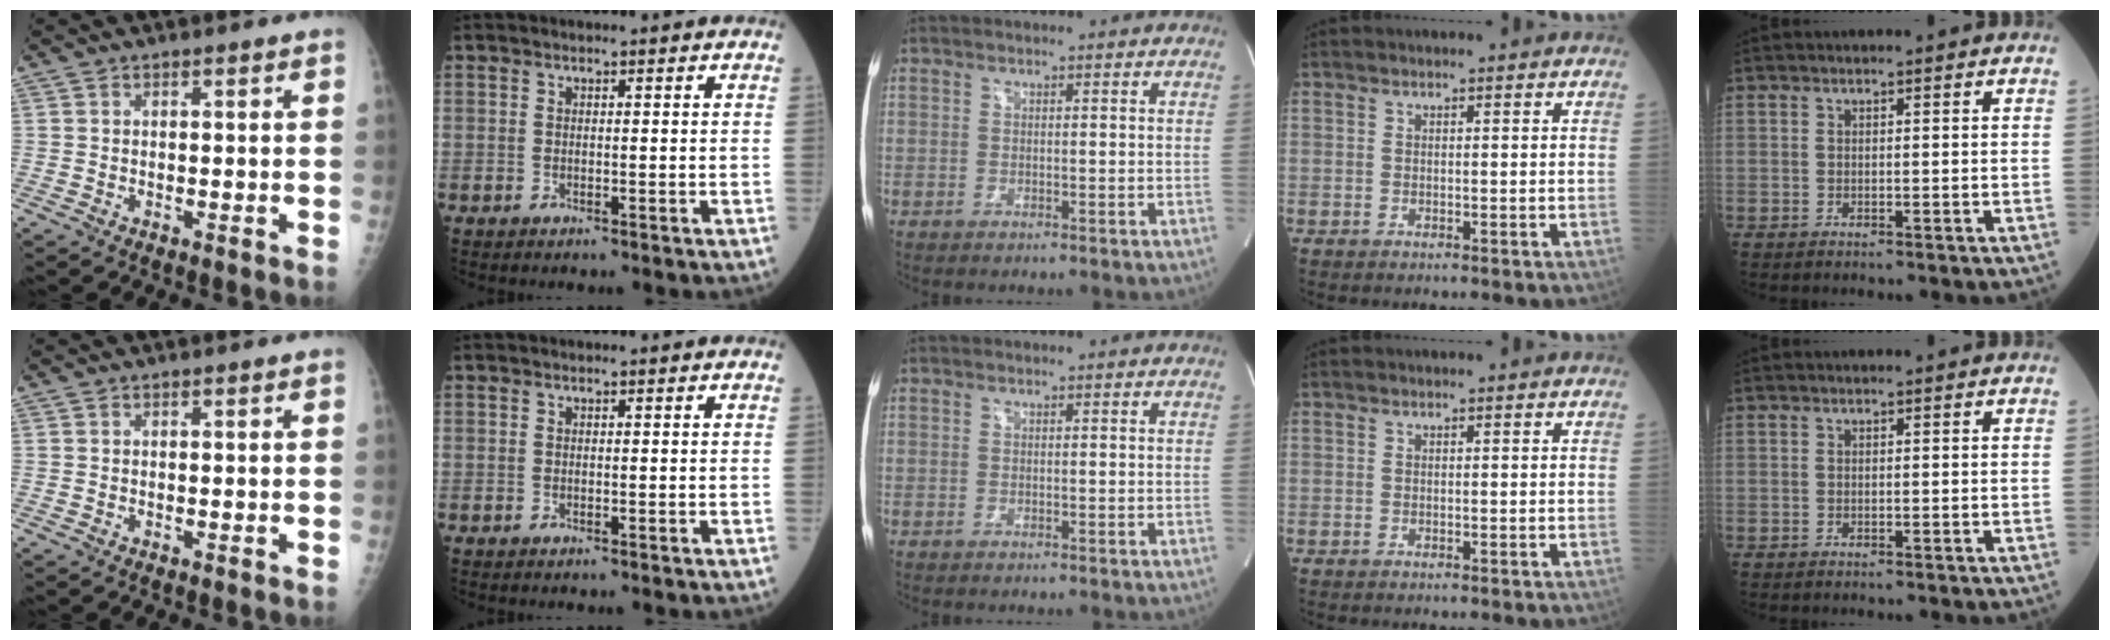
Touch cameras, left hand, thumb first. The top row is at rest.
{}